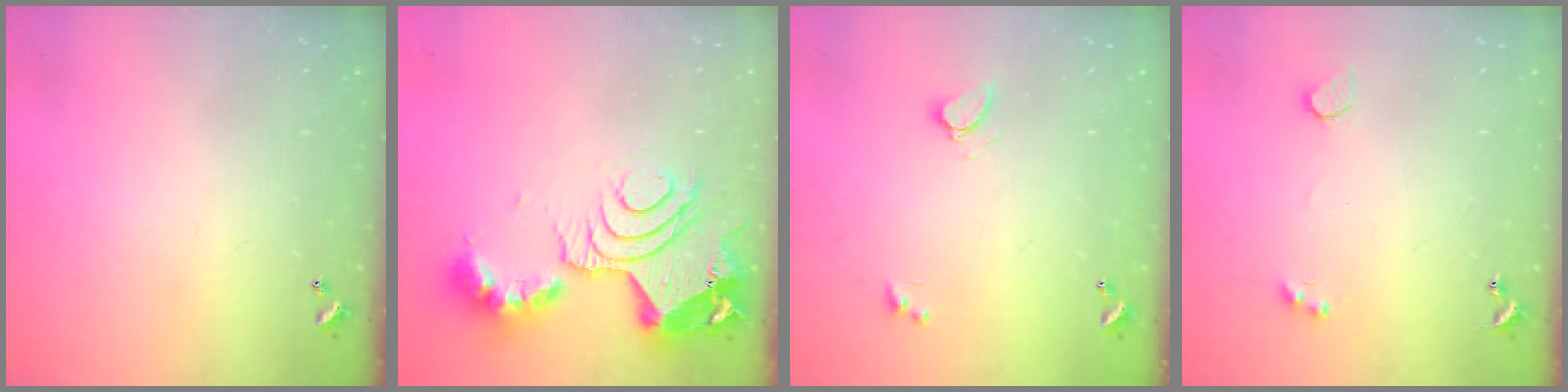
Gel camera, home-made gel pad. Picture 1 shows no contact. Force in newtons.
{"total": 16.7, "press": 16.6, "slide": 1.7}
{"total": 1.6, "press": 1.4, "slide": 0.6}
{"total": 2.1, "press": 1.8, "slide": 1.0}